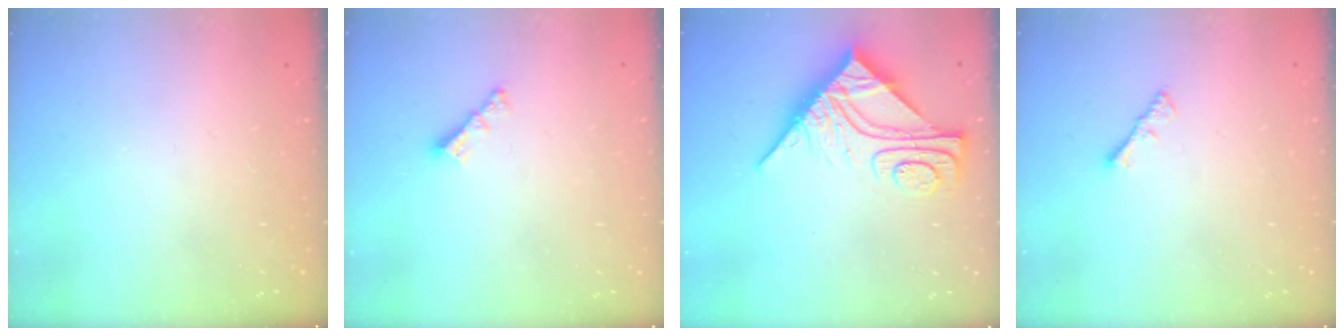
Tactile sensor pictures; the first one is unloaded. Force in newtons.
{"total": 3.8, "press": 3.8, "slide": 0.2}
{"total": 11.7, "press": 11.7, "slide": 1.1}
{"total": 1.1, "press": 1.1, "slide": 0.4}